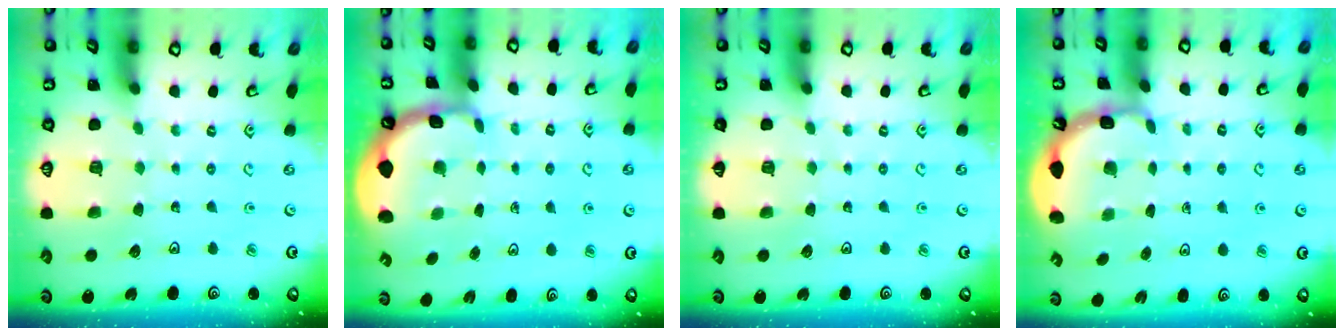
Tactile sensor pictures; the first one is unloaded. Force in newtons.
{"total": 1.9, "press": 1.8, "slide": 0.6}
{"total": 0.0}
{"total": 2.3, "press": 2.1, "slide": 0.9}